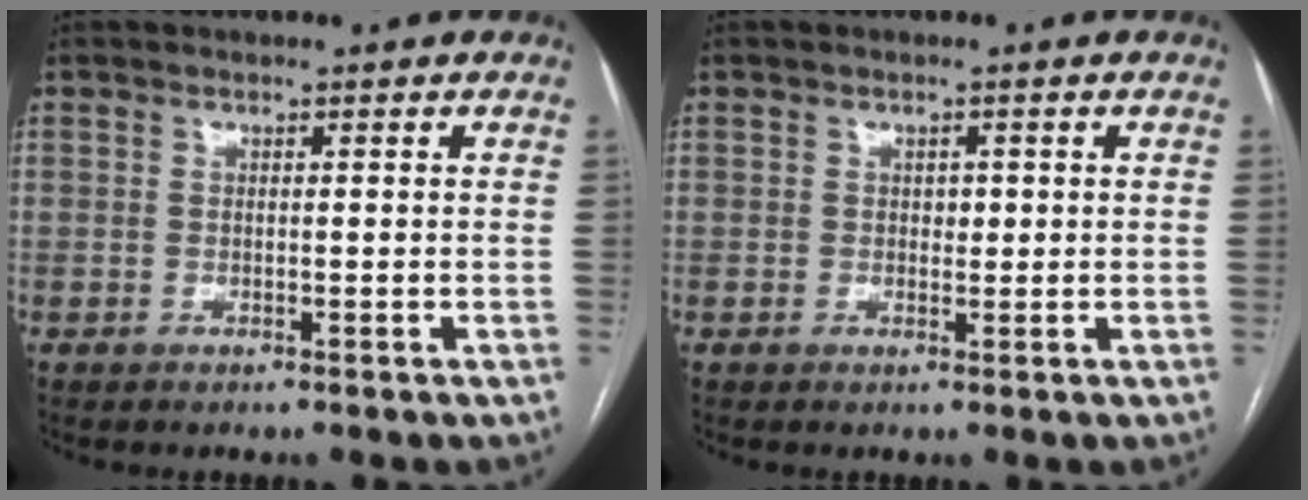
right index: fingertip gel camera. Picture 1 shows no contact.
{"total": 1.3, "force": [0.2, 0.9, 0.9], "torque": [-0.010, 0.002, 0.004]}